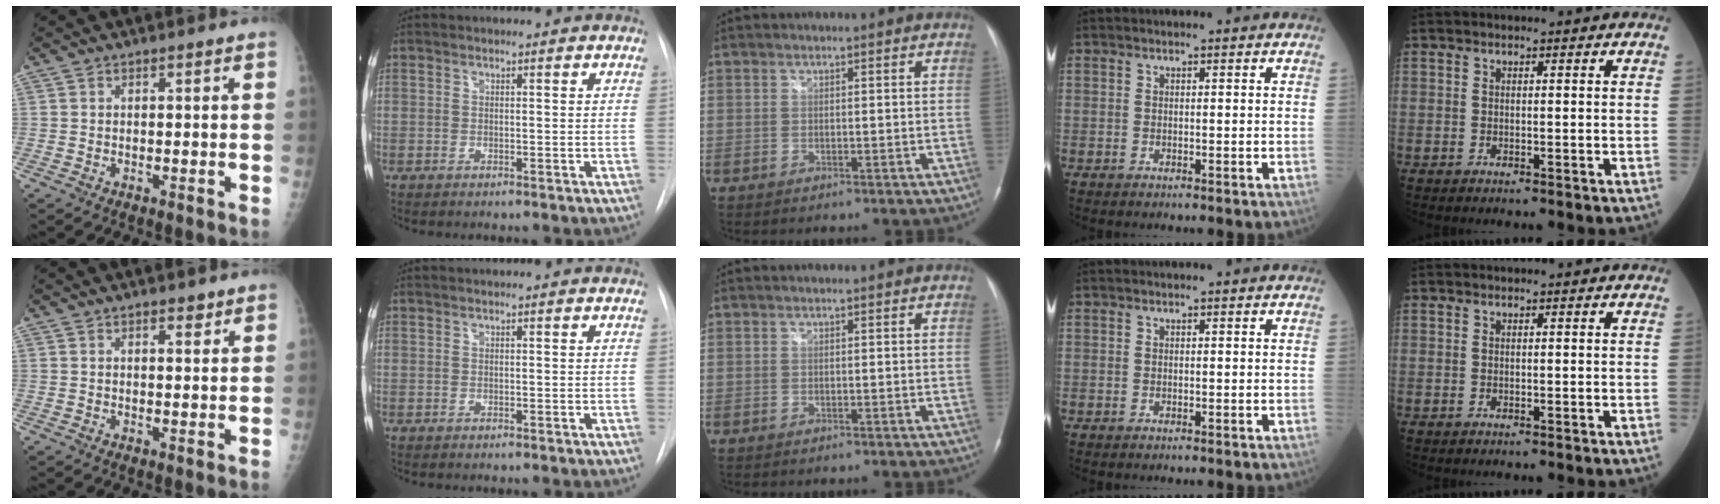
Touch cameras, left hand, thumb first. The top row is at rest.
{"thumb": {"total": 2.1, "force": [1.4, 0.9, 1.3], "torque": [-0.010, -0.007, 0.020]}, "index": {"total": 1.7, "force": [1.6, -0.1, 0.3], "torque": [-0.010, 0.016, 0.022]}}